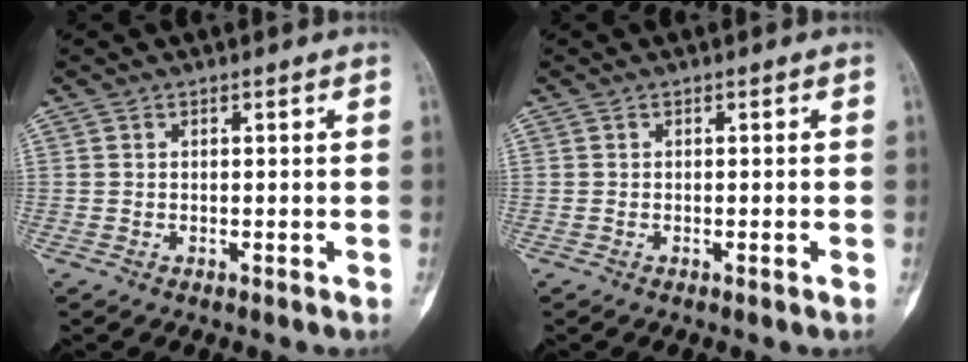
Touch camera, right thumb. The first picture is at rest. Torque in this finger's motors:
{"motor_torque": [0.02, -0.01, -0.13, -0.15, 0.06]}